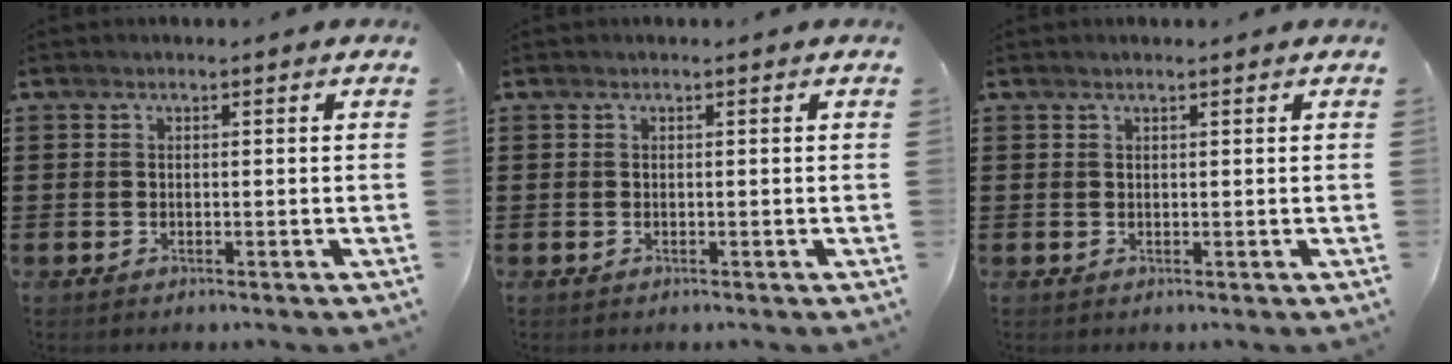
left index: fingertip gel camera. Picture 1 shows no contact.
{"total": 0.0}
{"total": 0.5, "force": [0.5, 0.0, 0.3], "torque": [-0.007, -0.001, 0.010]}